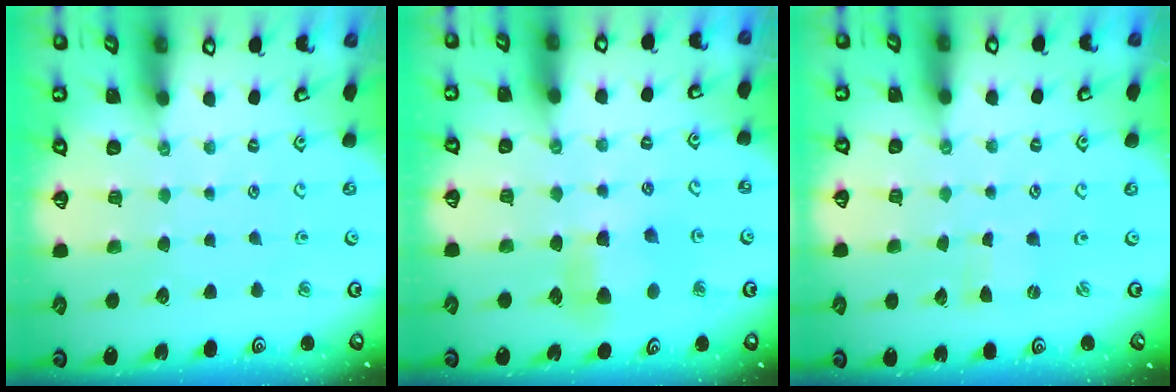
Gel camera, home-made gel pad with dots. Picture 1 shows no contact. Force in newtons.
{"total": 6.4, "press": 6.3, "slide": 0.5}
{"total": 0.0}